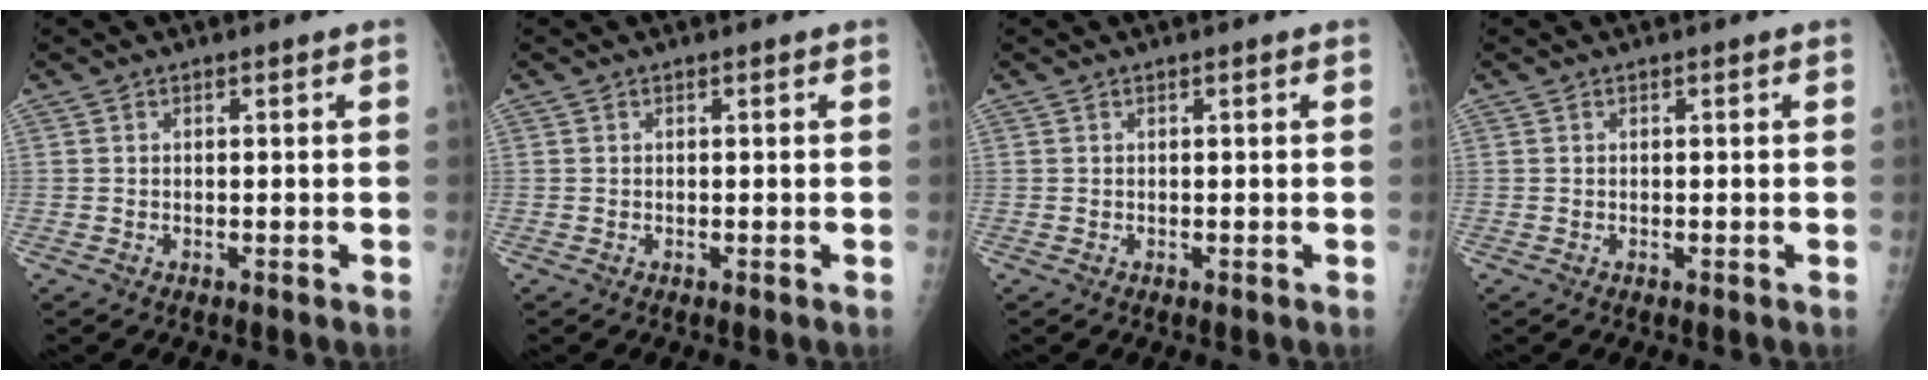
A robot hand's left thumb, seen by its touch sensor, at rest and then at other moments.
{"total": 0.0}
{"total": 0.0}
{"total": 0.0}